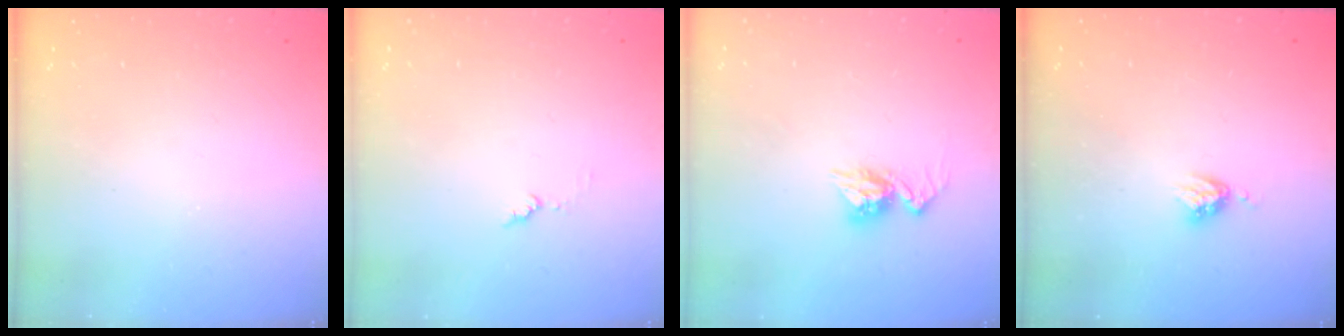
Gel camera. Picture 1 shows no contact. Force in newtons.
{"total": 5.2, "press": 5.2, "slide": 0.5}
{"total": 9.1, "press": 9.0, "slide": 0.8}
{"total": 4.0, "press": 4.0, "slide": 0.4}